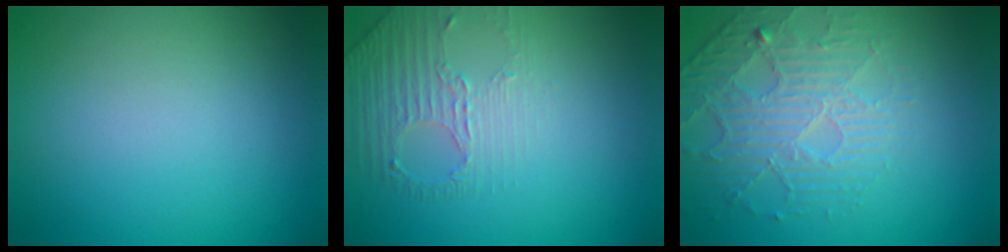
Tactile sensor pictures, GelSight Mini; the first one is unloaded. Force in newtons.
{"total": 1.8, "press": 1.5, "slide": 1.0}
{"total": 4.6, "press": 3.6, "slide": 3.0}